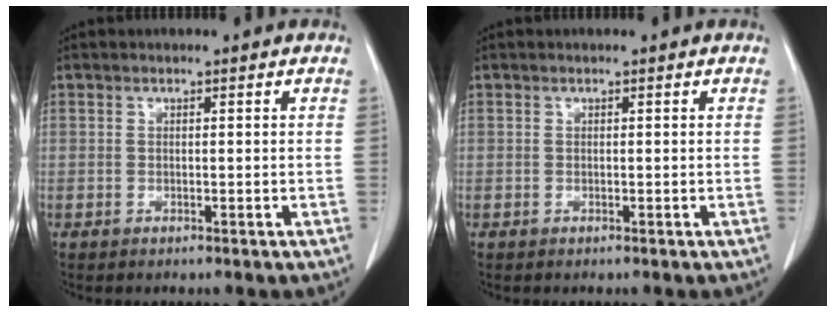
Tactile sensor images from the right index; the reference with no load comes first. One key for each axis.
{"total": 0.0}